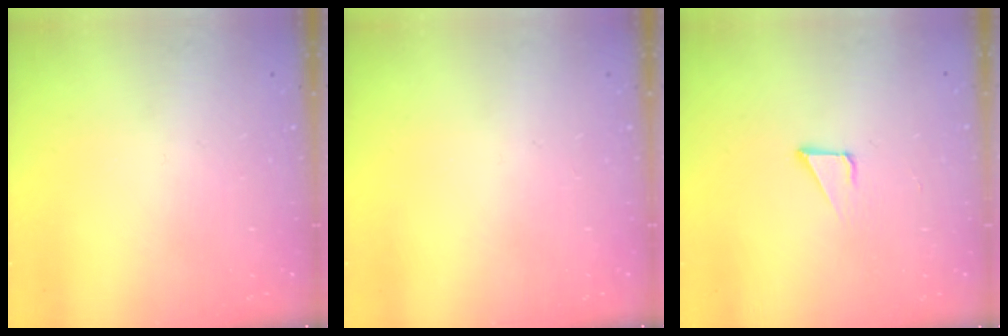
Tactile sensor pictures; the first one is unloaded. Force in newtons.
{"total": 0.0}
{"total": 2.1, "press": 2.1, "slide": 0.1}